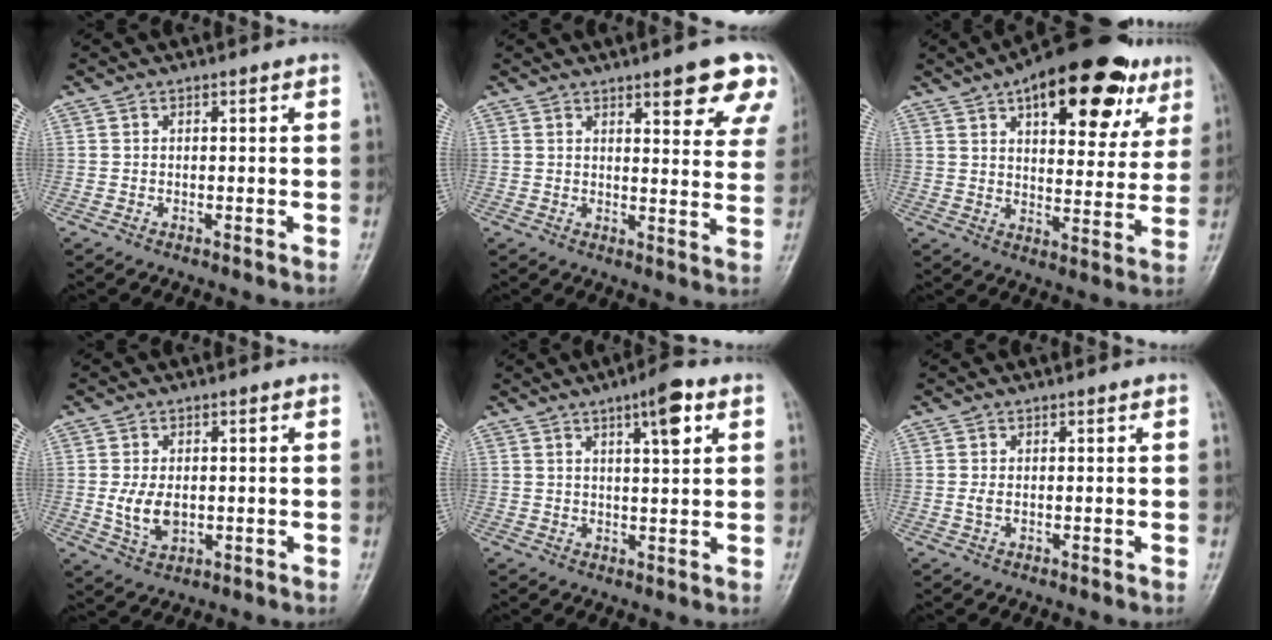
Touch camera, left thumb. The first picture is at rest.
{"total": 12.0, "force": [7.3, 3.3, 8.9], "torque": [-0.074, -0.033, 0.084]}
{"total": 22.8, "force": [12.0, 10.3, 16.4], "torque": [-0.191, -0.015, 0.170]}
{"total": 5.7, "force": [-0.2, 3.6, 4.4], "torque": [-0.079, -0.007, 0.004]}
{"total": 6.6, "force": [3.2, 1.6, 5.6], "torque": [-0.076, -0.010, 0.045]}
{"total": 1.2, "force": [0.2, 0.5, 1.0], "torque": [-0.022, 0.001, 0.007]}